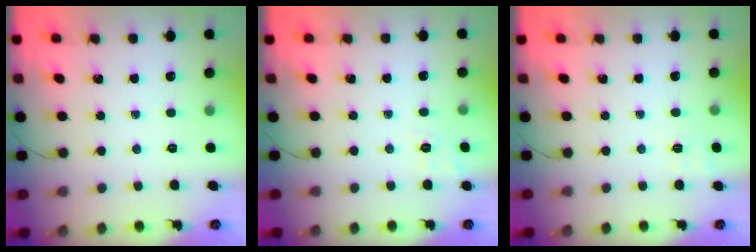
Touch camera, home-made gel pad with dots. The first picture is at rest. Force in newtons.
{"total": 2.9, "press": 2.1, "slide": 2.0}
{"total": 6.6, "press": 6.4, "slide": 1.8}